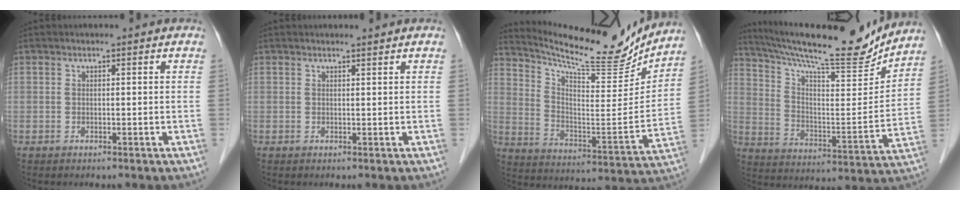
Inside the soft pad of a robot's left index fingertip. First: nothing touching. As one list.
[{"total": 1.0, "force": [0.9, -0.2, 0.2], "torque": [-0.007, 0.000, 0.018]}, {"total": 19.2, "force": [18.0, 2.2, 6.3], "torque": [-0.119, -0.054, 0.270]}, {"total": 20.4, "force": [18.8, 1.4, 7.7], "torque": [-0.141, -0.038, 0.288]}]